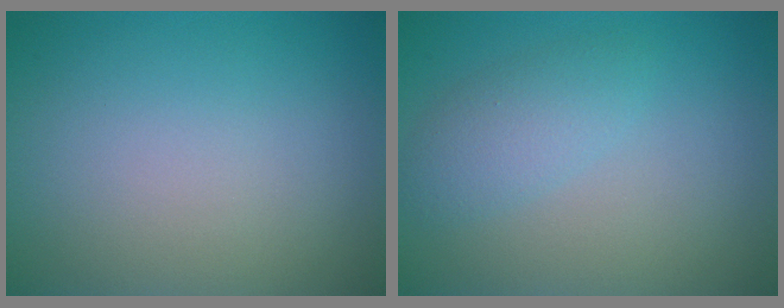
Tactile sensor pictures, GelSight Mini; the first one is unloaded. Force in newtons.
{"total": 2.5, "press": 2.5, "slide": 0.0}